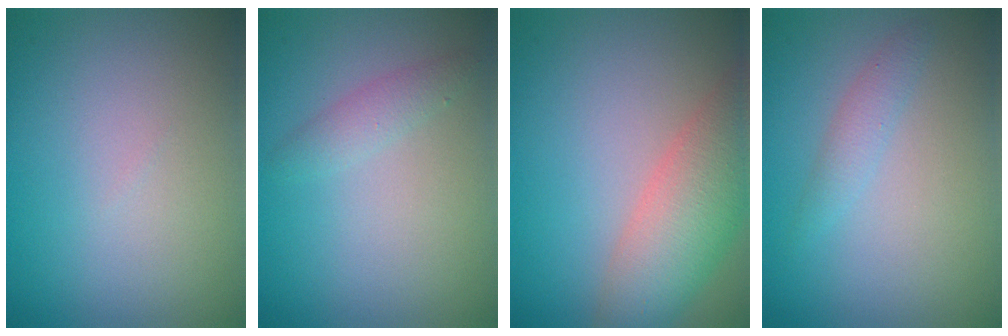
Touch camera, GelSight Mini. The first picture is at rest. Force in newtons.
{"total": 1.4, "press": 1.4, "slide": 0.0}
{"total": 6.2, "press": 6.2, "slide": 0.4}
{"total": 1.4, "press": 1.4, "slide": 0.0}